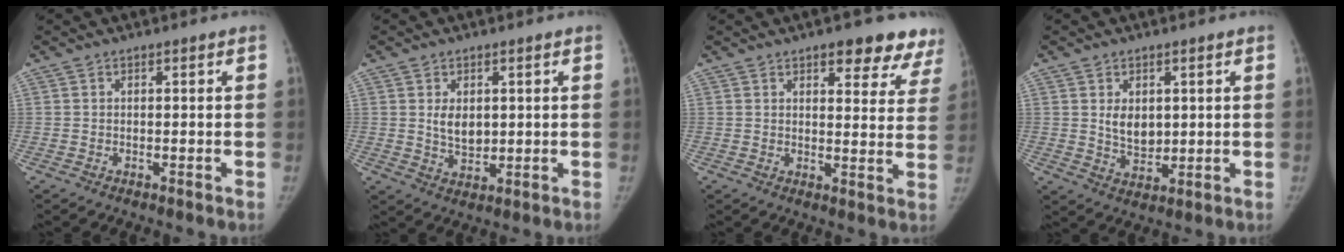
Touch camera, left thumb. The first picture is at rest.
{"total": 4.8, "force": [0.9, 3.2, 3.4], "torque": [-0.040, -0.012, 0.026]}
{"total": 12.3, "force": [8.5, 4.9, 7.3], "torque": [-0.034, -0.037, 0.090]}
{"total": 5.5, "force": [1.2, 3.9, 3.7], "torque": [-0.039, -0.016, 0.033]}